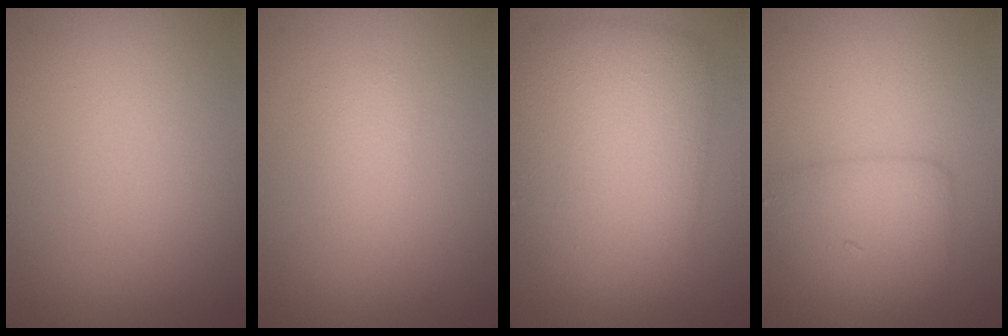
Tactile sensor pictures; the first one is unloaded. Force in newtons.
{"total": 1.3, "press": 1.3, "slide": 0.0}
{"total": 7.2, "press": 7.2, "slide": 0.1}
{"total": 3.2, "press": 3.2, "slide": 0.1}